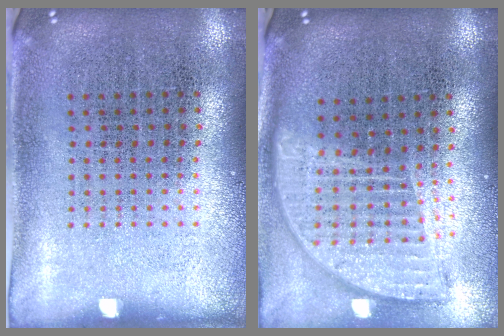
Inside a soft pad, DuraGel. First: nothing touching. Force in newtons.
{"total": 1.9, "press": 1.5, "slide": 1.2}